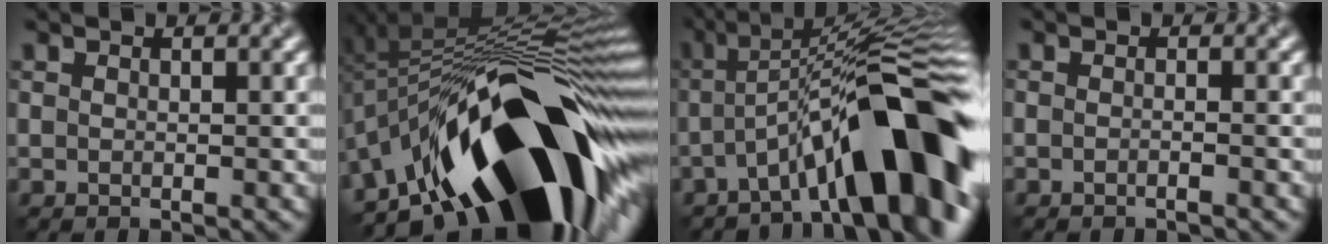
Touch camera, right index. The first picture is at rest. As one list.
[{"total": 18.6, "force": [-6.8, 7.3, 15.6], "torque": [-0.227, 0.015, -0.130]}, {"total": 12.8, "force": [-5.2, 3.2, 11.2], "torque": [-0.154, 0.018, -0.084]}, {"total": 1.0, "force": [-1.0, 0.1, 0.2], "torque": [0.000, -0.004, -0.020]}]